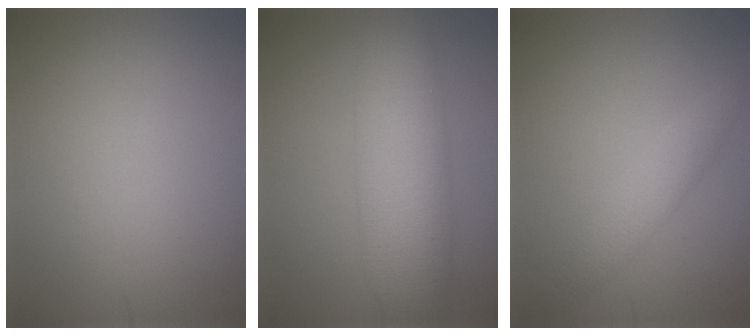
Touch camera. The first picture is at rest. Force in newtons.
{"total": 8.5, "press": 8.5, "slide": 0.2}
{"total": 2.5, "press": 2.5, "slide": 0.1}